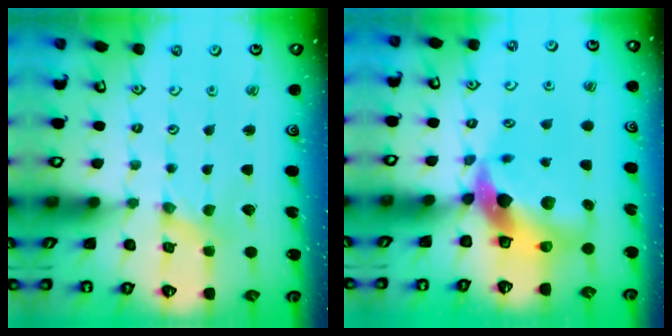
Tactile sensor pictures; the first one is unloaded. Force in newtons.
{"total": 12.6, "press": 12.5, "slide": 2.1}